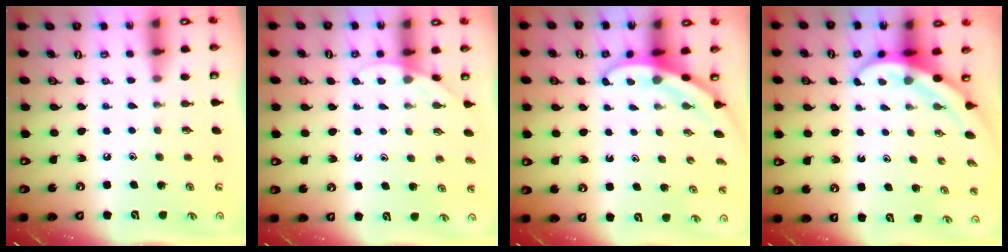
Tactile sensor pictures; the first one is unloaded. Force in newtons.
{"total": 4.7, "press": 4.7, "slide": 0.2}
{"total": 3.3, "press": 3.3, "slide": 0.2}
{"total": 4.4, "press": 4.4, "slide": 0.3}